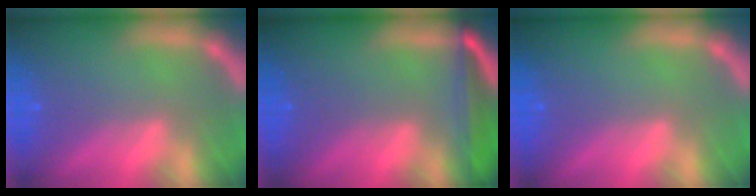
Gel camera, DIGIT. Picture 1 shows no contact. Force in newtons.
{"total": 5.5}
{"total": 0.0}